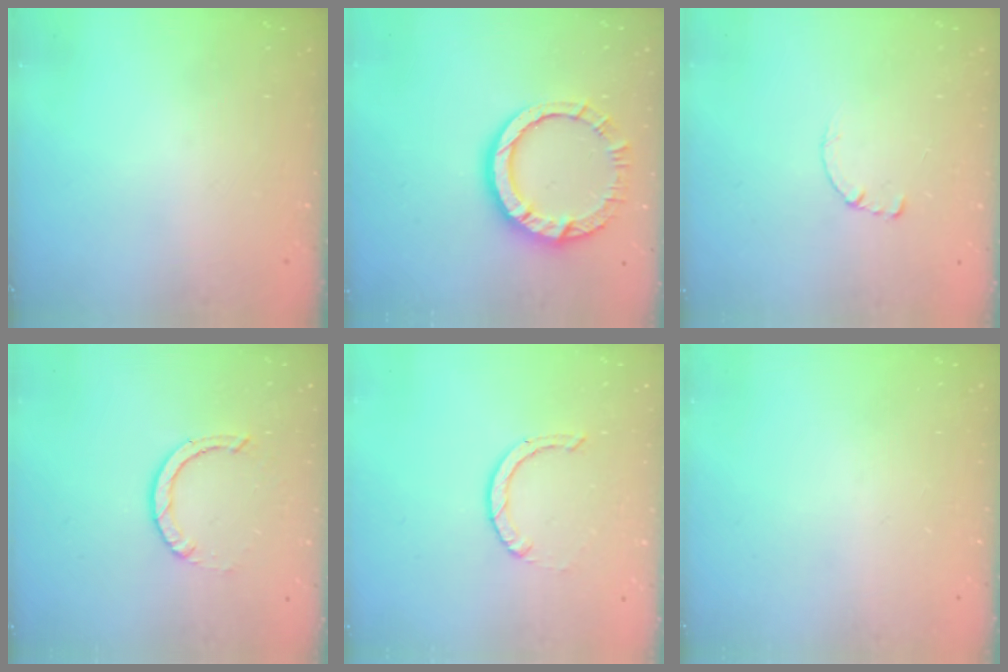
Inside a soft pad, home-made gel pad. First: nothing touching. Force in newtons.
{"total": 11.6, "press": 11.6, "slide": 0.8}
{"total": 0.7, "press": 0.6, "slide": 0.1}
{"total": 3.6, "press": 3.6, "slide": 0.3}
{"total": 0.9, "press": 0.9, "slide": 0.1}
{"total": 0.0}